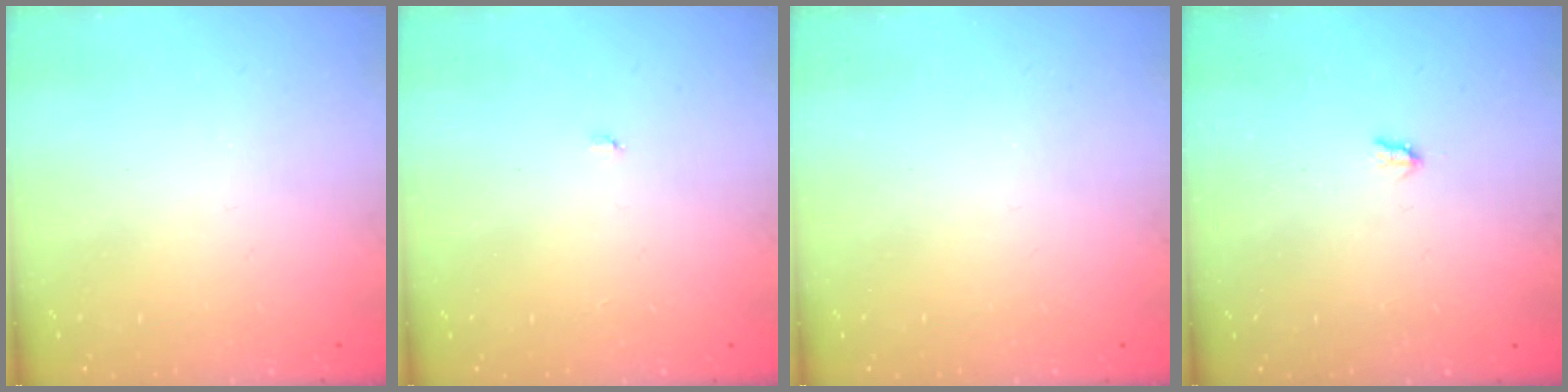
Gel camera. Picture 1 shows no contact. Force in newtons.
{"total": 2.9, "press": 2.9, "slide": 0.3}
{"total": 0.0}
{"total": 1.9, "press": 1.9, "slide": 0.3}